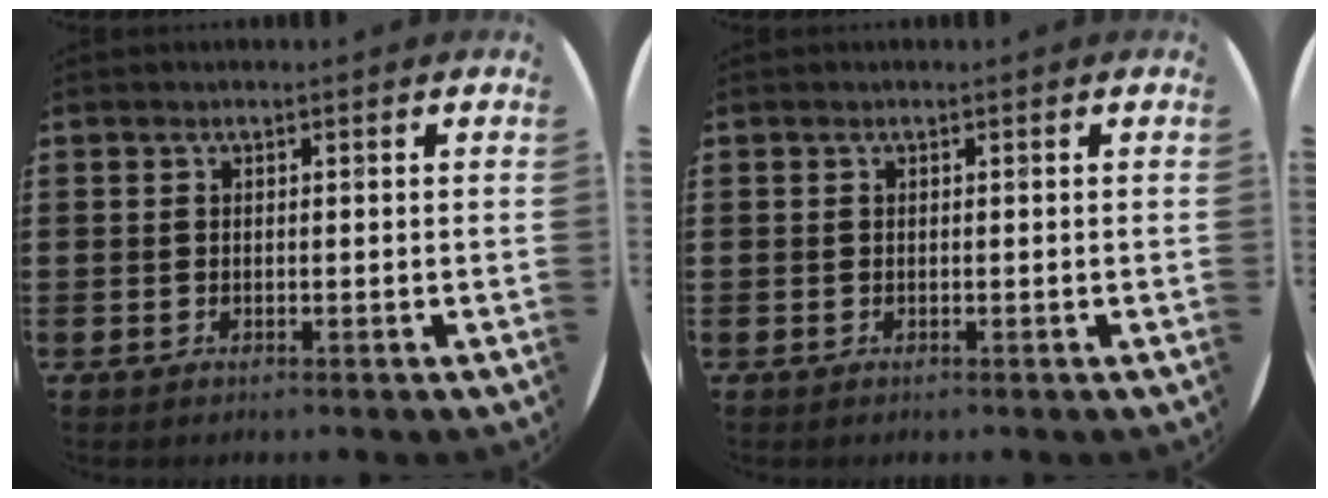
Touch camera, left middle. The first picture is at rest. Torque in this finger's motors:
{"motor_torque": [-0.04, 0.02, 0.00, 0.00]}